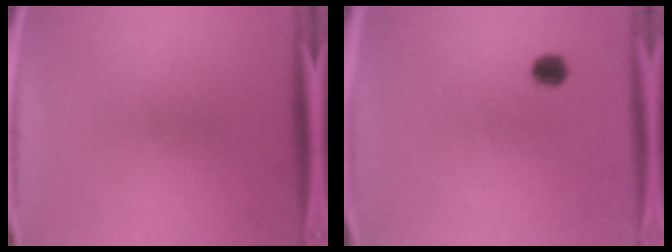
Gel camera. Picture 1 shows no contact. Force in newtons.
{"total": 2.4}